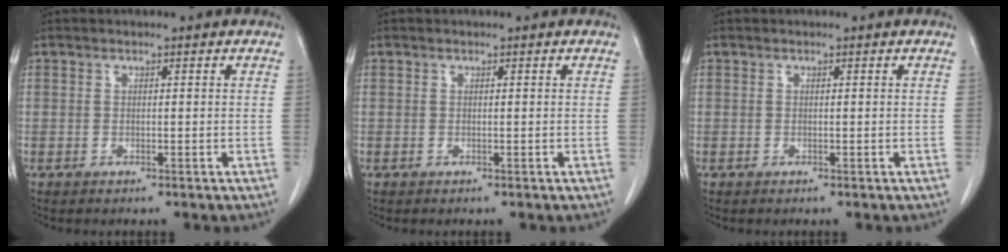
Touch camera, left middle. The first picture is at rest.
{"total": 0.0}
{"total": 0.0}